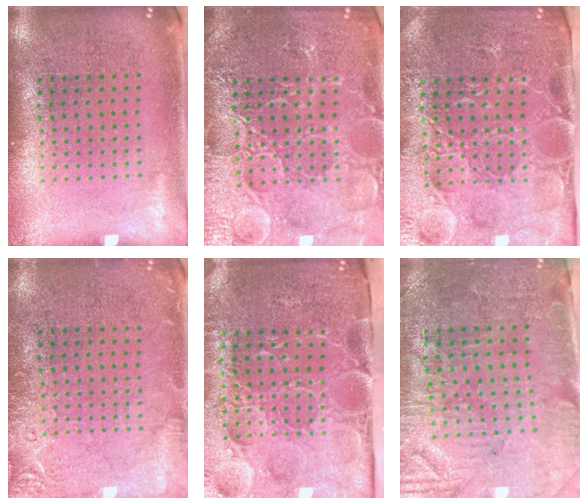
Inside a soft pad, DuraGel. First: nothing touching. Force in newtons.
{"total": 5.0, "press": 4.9, "slide": 0.7}
{"total": 4.8, "press": 4.2, "slide": 2.1}
{"total": 2.9, "press": 2.9, "slide": 0.4}
{"total": 5.1, "press": 4.3, "slide": 2.8}
{"total": 3.7, "press": 3.4, "slide": 1.5}